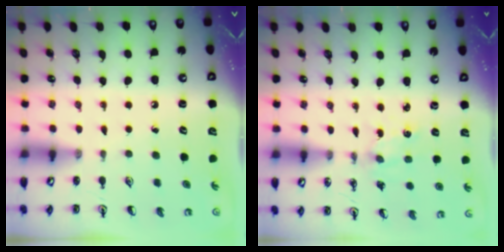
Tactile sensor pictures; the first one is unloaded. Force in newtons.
{"total": 1.2, "press": 1.2, "slide": 0.2}